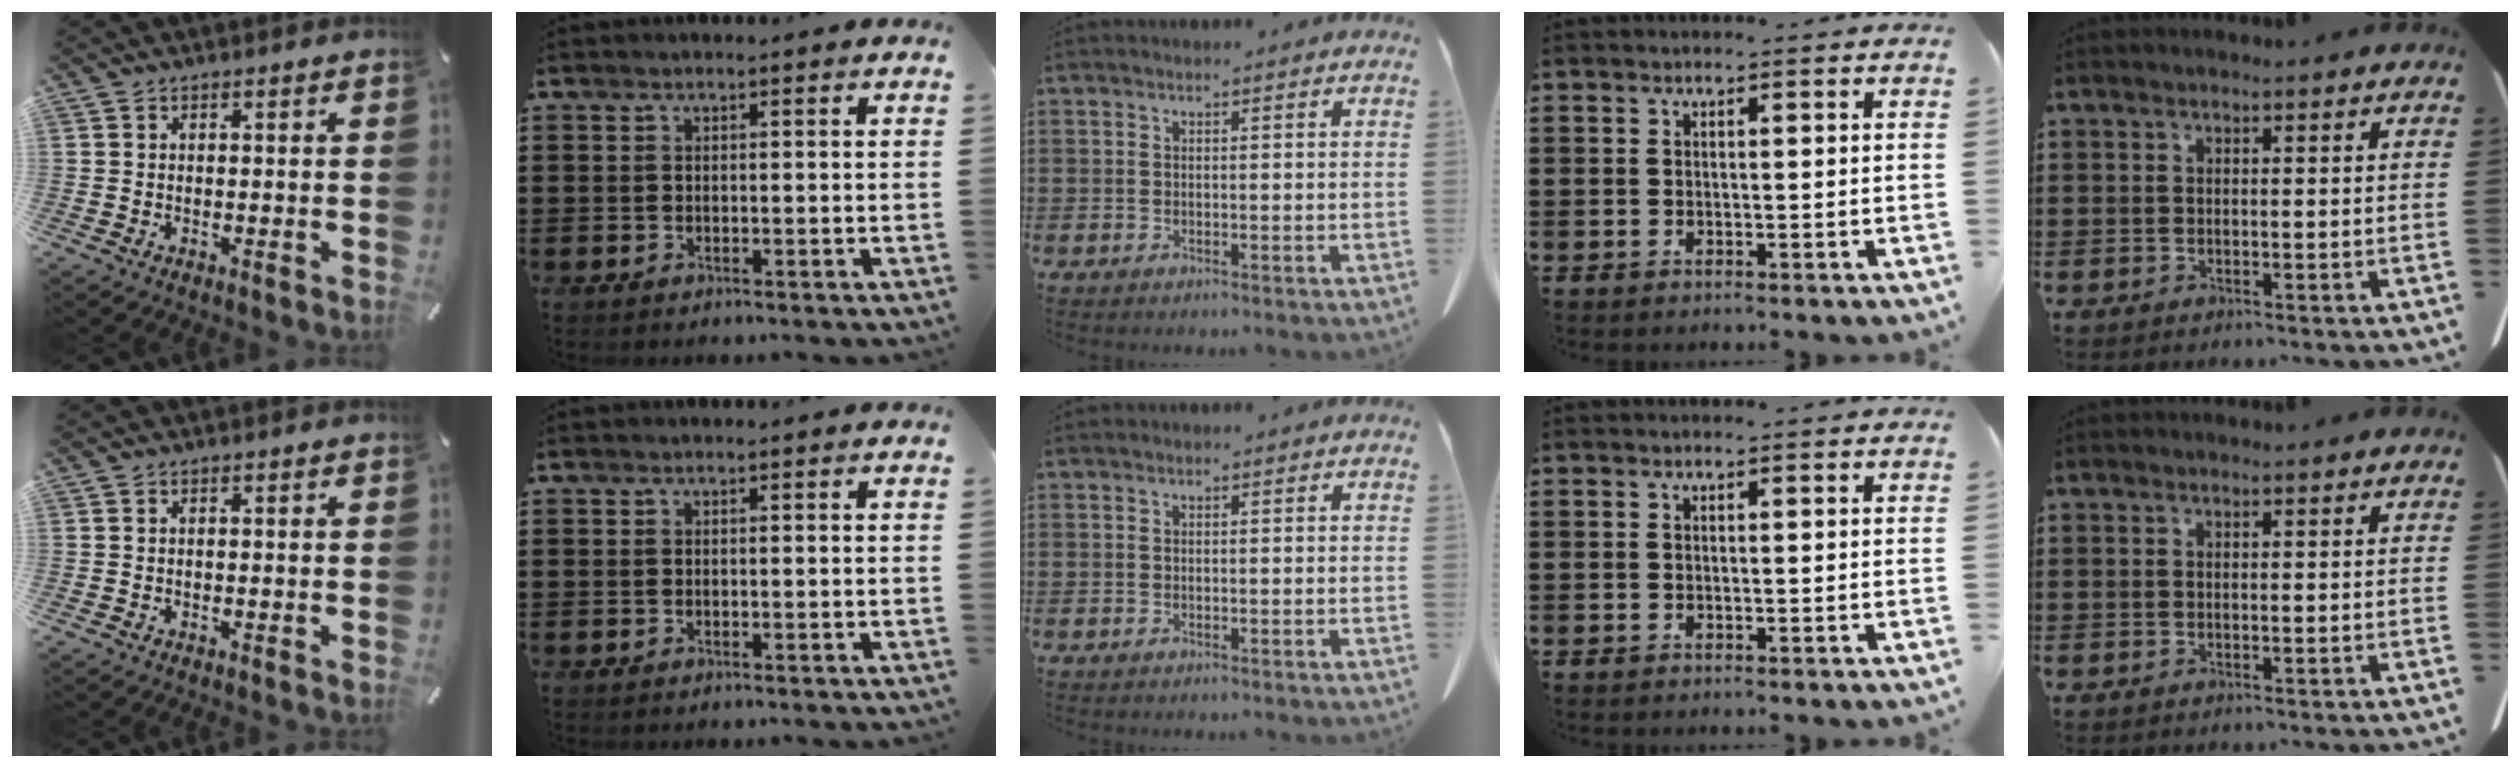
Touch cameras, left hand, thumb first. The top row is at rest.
{}